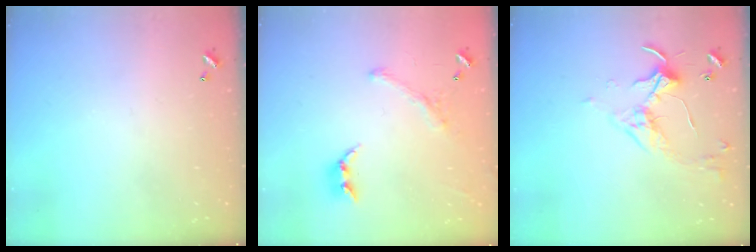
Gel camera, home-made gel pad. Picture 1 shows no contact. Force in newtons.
{"total": 1.2, "press": 0.5, "slide": 1.1}
{"total": 3.3, "press": 3.3, "slide": 0.6}